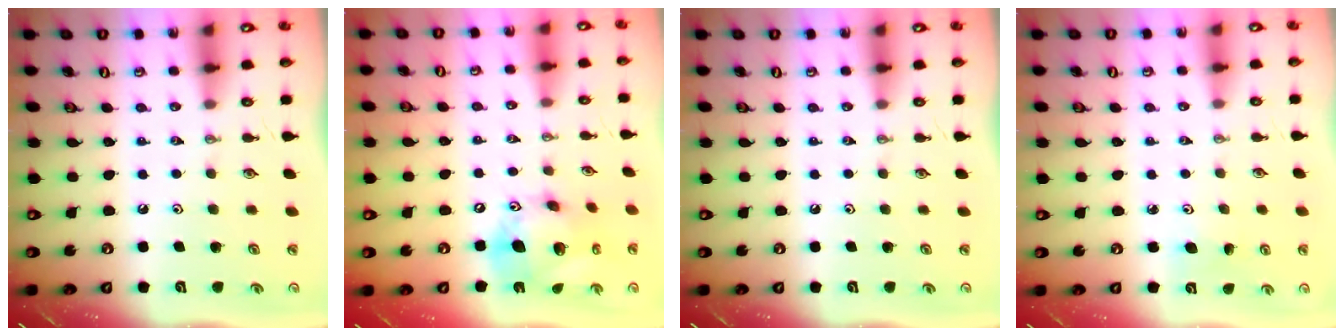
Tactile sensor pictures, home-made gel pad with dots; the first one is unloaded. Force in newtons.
{"total": 16.9, "press": 16.6, "slide": 3.2}
{"total": 0.0}
{"total": 4.7, "press": 4.6, "slide": 0.5}